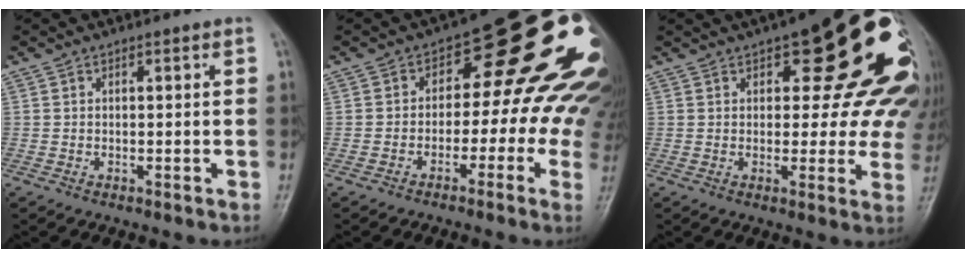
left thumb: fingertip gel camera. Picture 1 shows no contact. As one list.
[{"total": 18.4, "force": [0.0, 10.5, 15.1], "torque": [-0.146, 0.035, -0.008]}, {"total": 24.5, "force": [9.5, 9.7, 20.4], "torque": [-0.206, 0.008, 0.121]}]